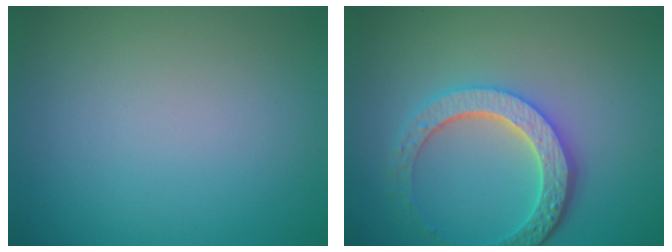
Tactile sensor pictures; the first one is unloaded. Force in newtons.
{"total": 5.2, "press": 4.2, "slide": 2.9}